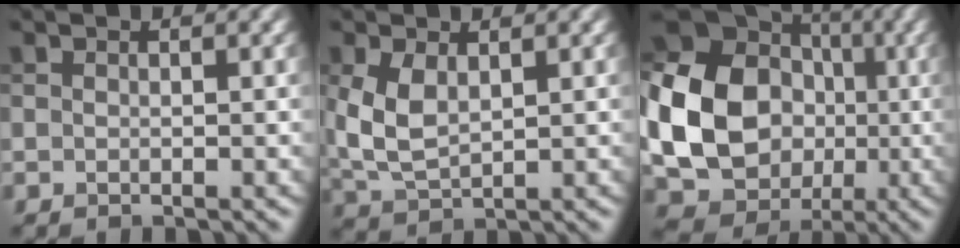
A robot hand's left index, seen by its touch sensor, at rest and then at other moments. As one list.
[{"total": 4.3, "force": [0.8, 2.4, 3.4], "torque": [-0.090, -0.001, 0.022]}, {"total": 18.3, "force": [-1.2, 15.7, 9.3], "torque": [-0.212, -0.005, -0.048]}]